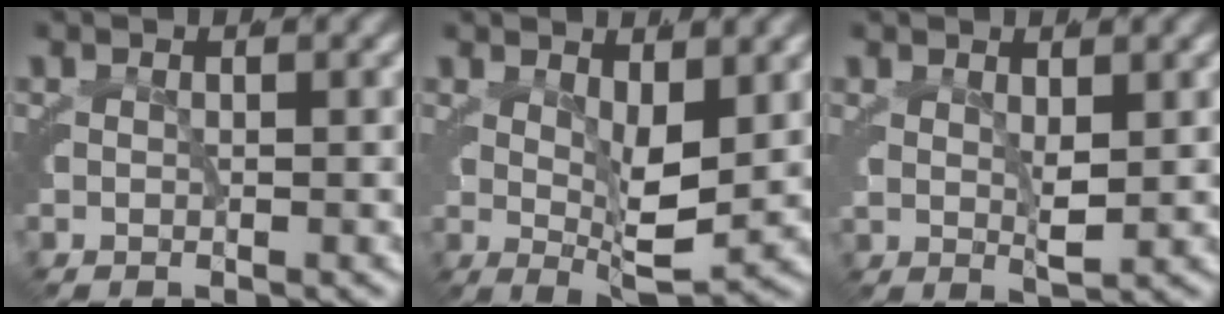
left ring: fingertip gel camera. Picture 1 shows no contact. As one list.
[{"total": 4.0, "force": [1.4, 0.7, 3.7], "torque": [-0.041, -0.015, 0.030]}, {"total": 1.8, "force": [1.0, -0.1, 1.5], "torque": [-0.016, -0.008, 0.023]}]